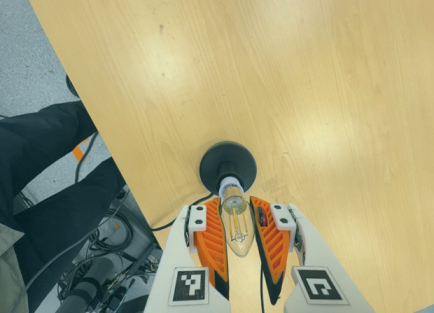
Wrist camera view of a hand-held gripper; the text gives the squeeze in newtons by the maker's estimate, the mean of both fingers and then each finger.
{"total": 21.2, "left": 23.7, "right": 18.7}